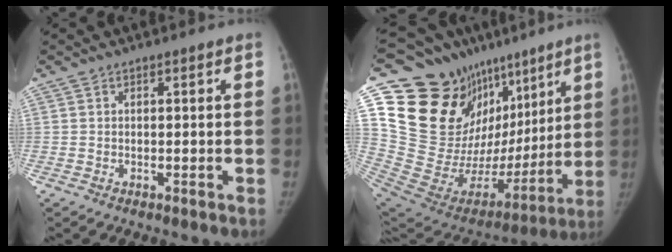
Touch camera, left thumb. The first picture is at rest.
{"total": 32.3, "force": [14.6, 20.2, 20.6], "torque": [-0.289, 0.003, 0.271]}